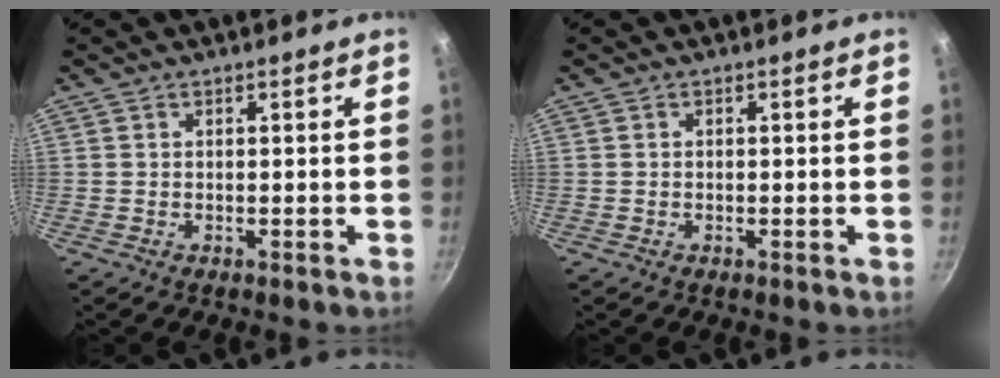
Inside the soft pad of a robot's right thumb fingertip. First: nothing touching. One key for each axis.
{"total": 0.0}